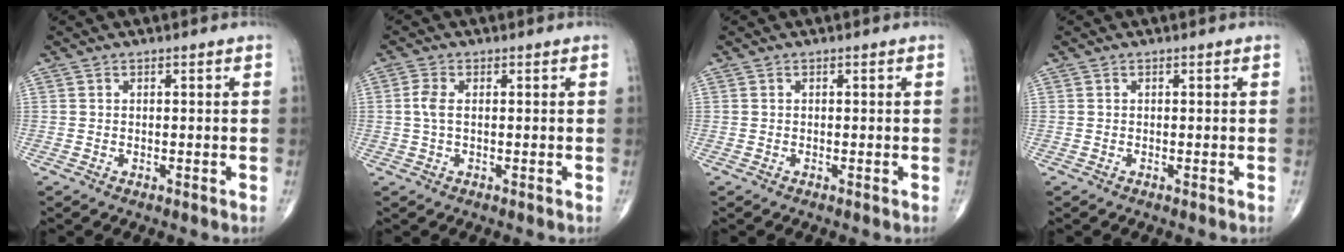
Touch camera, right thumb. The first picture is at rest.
{"total": 2.6, "force": [0.2, 1.3, 2.2], "torque": [-0.057, 0.006, 0.000]}
{"total": 0.0}
{"total": 0.0}